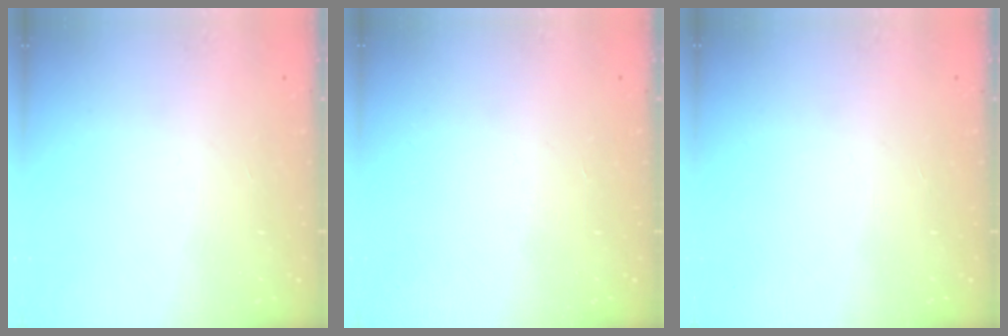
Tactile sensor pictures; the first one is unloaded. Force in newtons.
{"total": 0.0}
{"total": 0.0}